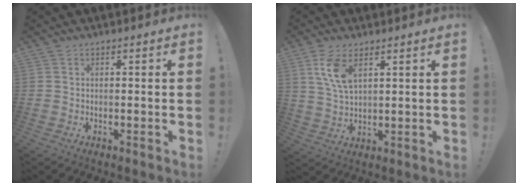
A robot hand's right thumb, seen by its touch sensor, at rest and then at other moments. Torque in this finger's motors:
{"motor_torque": [0.02, 0.62, 0.73, 0.17, 0.29]}